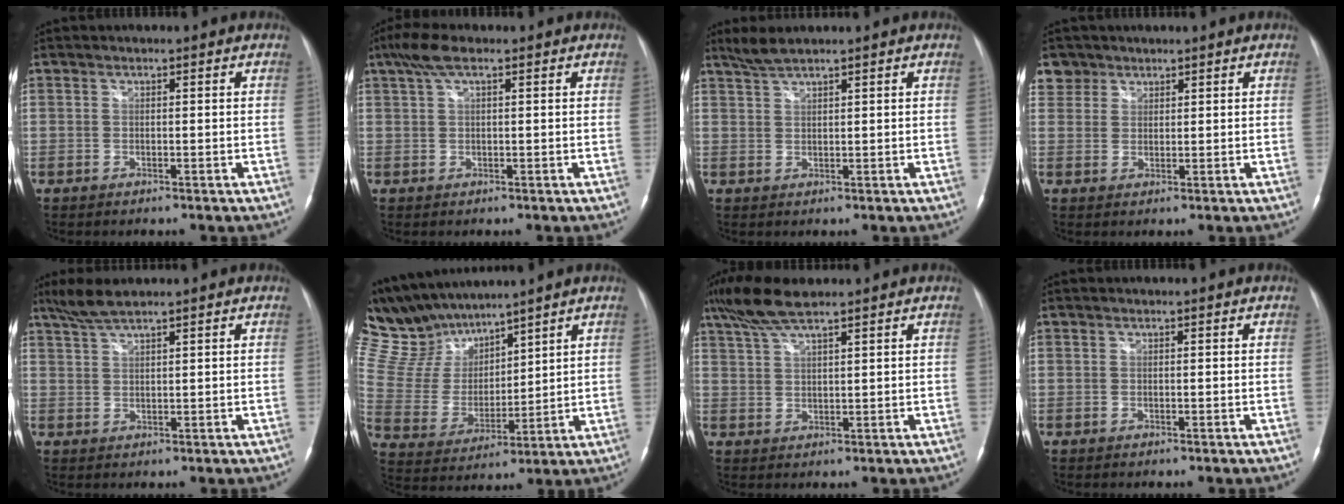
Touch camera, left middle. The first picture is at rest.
{"total": 4.3, "force": [2.6, 1.1, 3.3], "torque": [-0.079, 0.025, 0.050]}
{"total": 2.8, "force": [2.5, -0.1, 1.2], "torque": [-0.037, 0.008, 0.054]}
{"total": 3.4, "force": [2.3, 2.5, -0.4], "torque": [0.018, 0.006, 0.042]}
{"total": 3.9, "force": [3.3, 0.0, 2.1], "torque": [-0.056, 0.010, 0.069]}
{"total": 12.9, "force": [11.7, 3.9, 3.9], "torque": [-0.102, 0.021, 0.240]}
{"total": 7.0, "force": [5.5, 0.7, 4.2], "torque": [-0.096, 0.022, 0.105]}
{"total": 0.0}